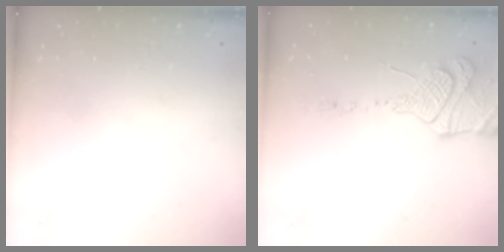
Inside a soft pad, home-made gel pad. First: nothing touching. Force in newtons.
{"total": 15.6, "press": 15.1, "slide": 3.7}